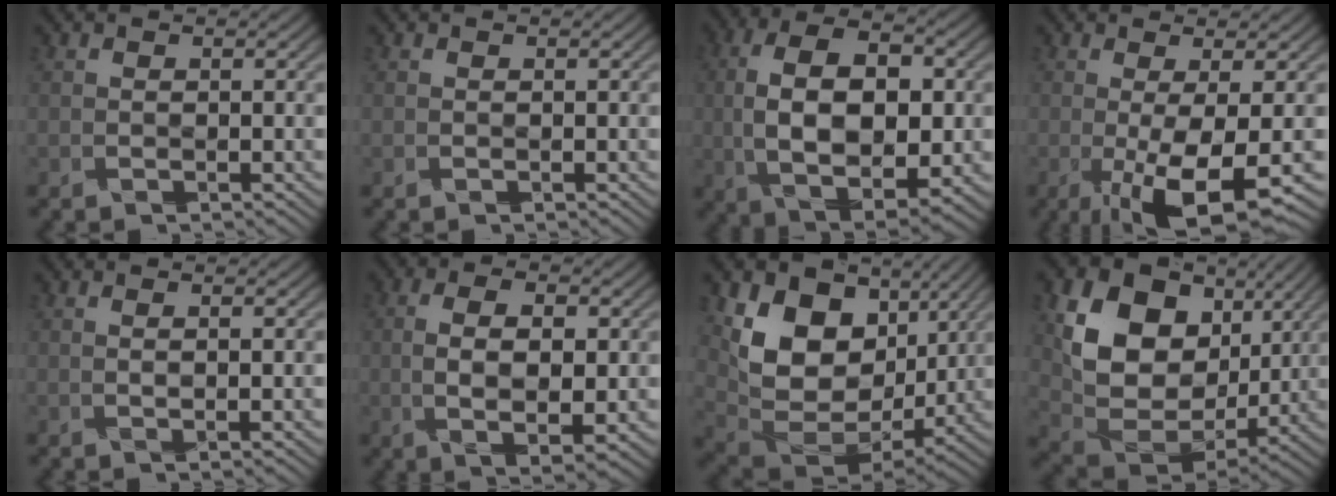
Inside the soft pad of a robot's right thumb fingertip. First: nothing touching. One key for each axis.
{"total": 0.0}
{"total": 13.5, "fx": 0.2, "fy": 7.4, "fz": 11.3, "tx": -0.219, "ty": -0.001, "tz": 0.012}
{"total": 9.0, "fx": -2.2, "fy": 2.4, "fz": 8.4, "tx": -0.141, "ty": -0.011, "tz": -0.027}
{"total": 1.4, "fx": 0.1, "fy": 0.2, "fz": 1.4, "tx": -0.029, "ty": 0.003, "tz": 0.002}
{"total": 7.4, "fx": -0.2, "fy": 3.4, "fz": 6.6, "tx": -0.126, "ty": -0.006, "tz": 0.001}
{"total": 14.2, "fx": 4.6, "fy": 10.2, "fz": 8.8, "tx": -0.178, "ty": -0.004, "tz": 0.092}
{"total": 14.7, "fx": 5.0, "fy": 10.6, "fz": 8.8, "tx": -0.179, "ty": 0.002, "tz": 0.094}